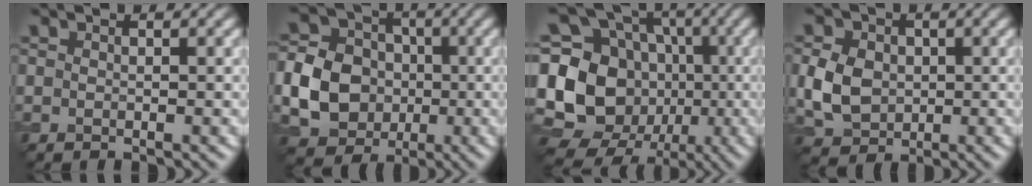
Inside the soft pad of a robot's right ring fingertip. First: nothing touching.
{"total": 8.2, "force": [-1.3, 7.0, 4.1], "torque": [-0.088, 0.000, -0.030]}
{"total": 20.1, "force": [-2.8, 18.0, 8.4], "torque": [-0.202, 0.027, -0.080]}
{"total": 4.9, "force": [0.0, 4.0, 2.8], "torque": [-0.062, 0.000, -0.001]}